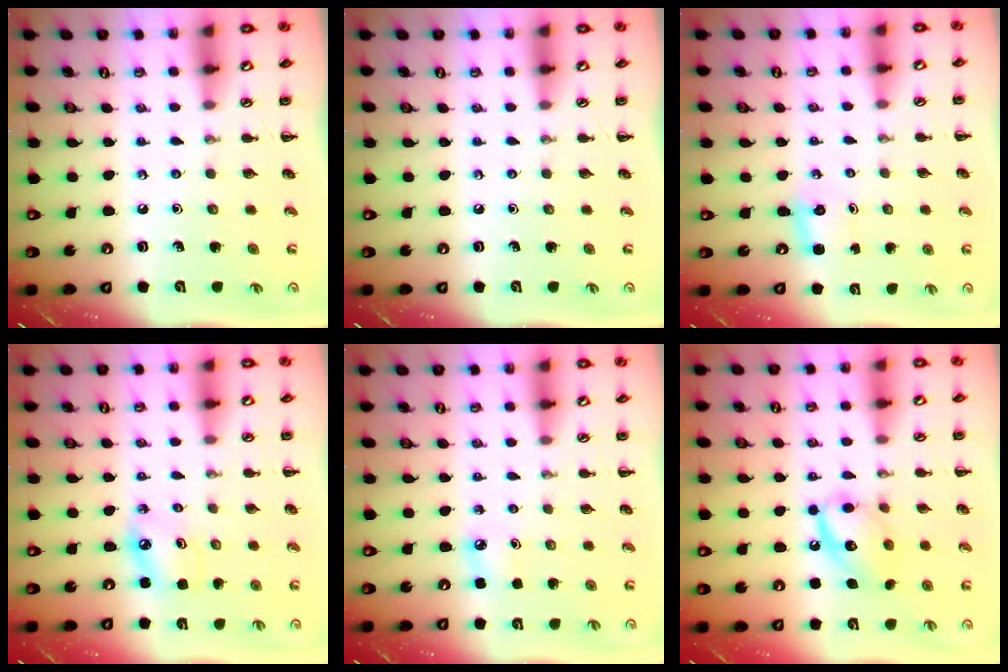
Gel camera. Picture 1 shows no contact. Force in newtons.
{"total": 0.0}
{"total": 2.5, "press": 2.4, "slide": 0.8}
{"total": 4.9, "press": 4.8, "slide": 1.1}
{"total": 4.7, "press": 4.5, "slide": 1.4}
{"total": 12.3, "press": 12.2, "slide": 0.7}